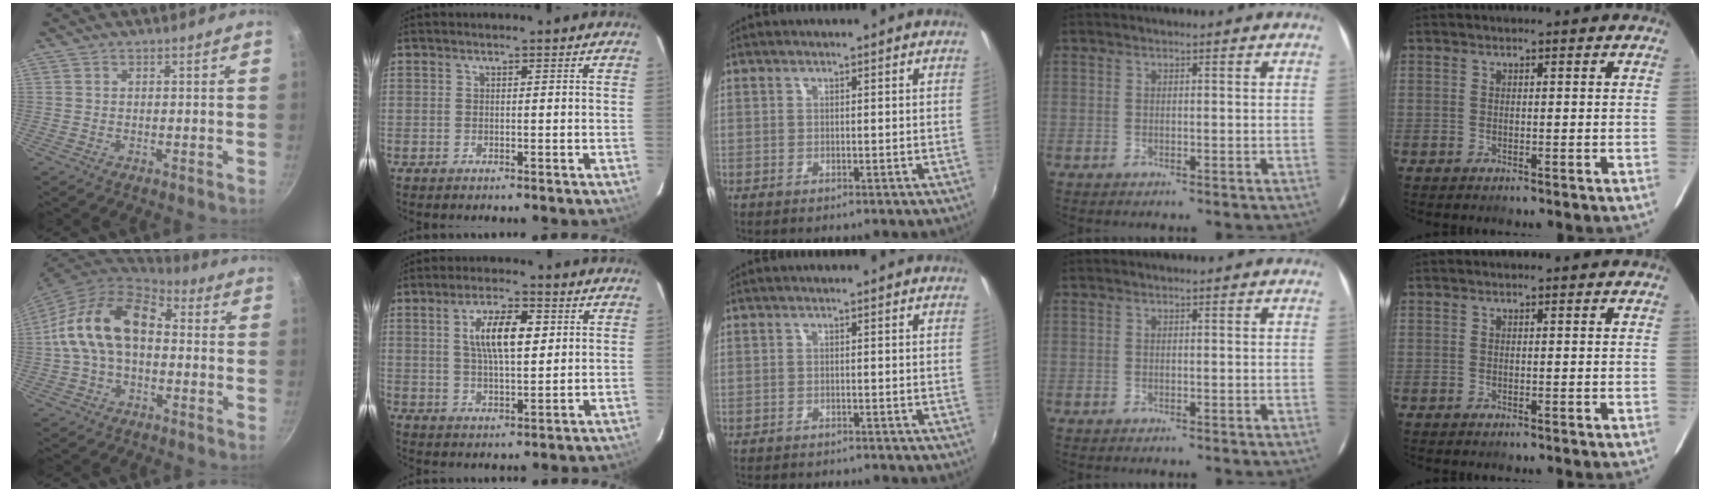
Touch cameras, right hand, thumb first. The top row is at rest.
{"thumb": {"total": 16.3, "force": [0.6, 10.6, 12.4], "torque": [-0.200, 0.041, -0.006]}, "index": {"total": 9.3, "force": [2.6, 3.3, 8.3], "torque": [-0.150, 0.009, 0.048]}, "middle": {"total": 4.7, "force": [-4.4, 0.7, 1.4], "torque": [-0.040, -0.016, -0.069]}}